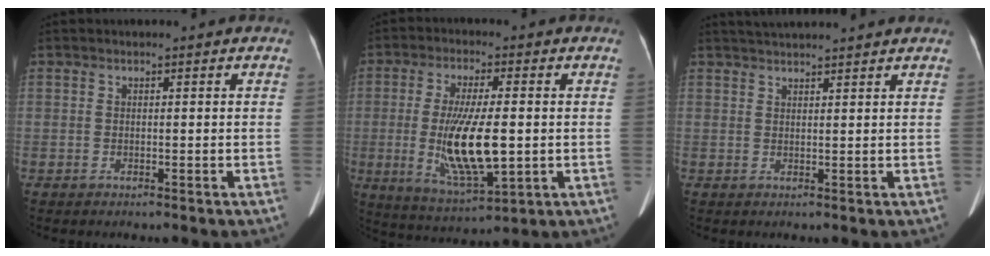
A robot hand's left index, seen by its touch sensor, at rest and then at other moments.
{"total": 12.4, "force": [-1.1, 3.0, 12.0], "torque": [-0.234, -0.017, -0.011]}
{"total": 6.7, "force": [6.3, -0.5, 2.4], "torque": [-0.039, 0.031, 0.087]}